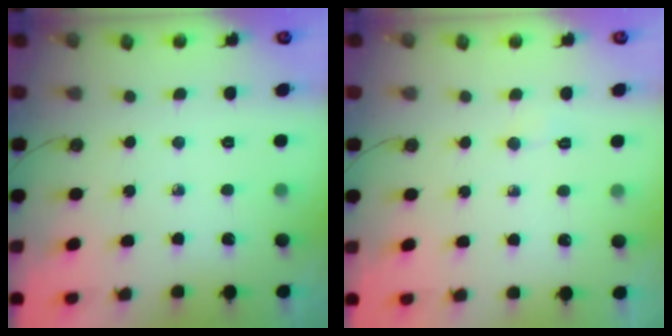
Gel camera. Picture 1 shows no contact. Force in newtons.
{"total": 2.6, "press": 2.5, "slide": 0.5}